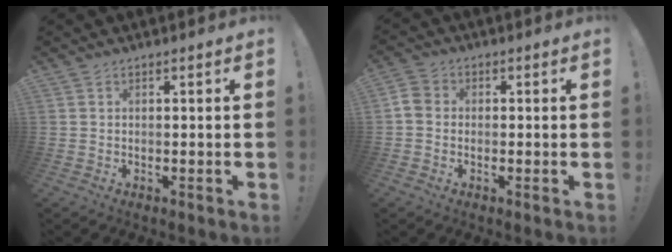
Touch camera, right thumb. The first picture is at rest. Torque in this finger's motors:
{"motor_torque": [-0.15, 0.19, -0.05, 0.09, 0.02]}